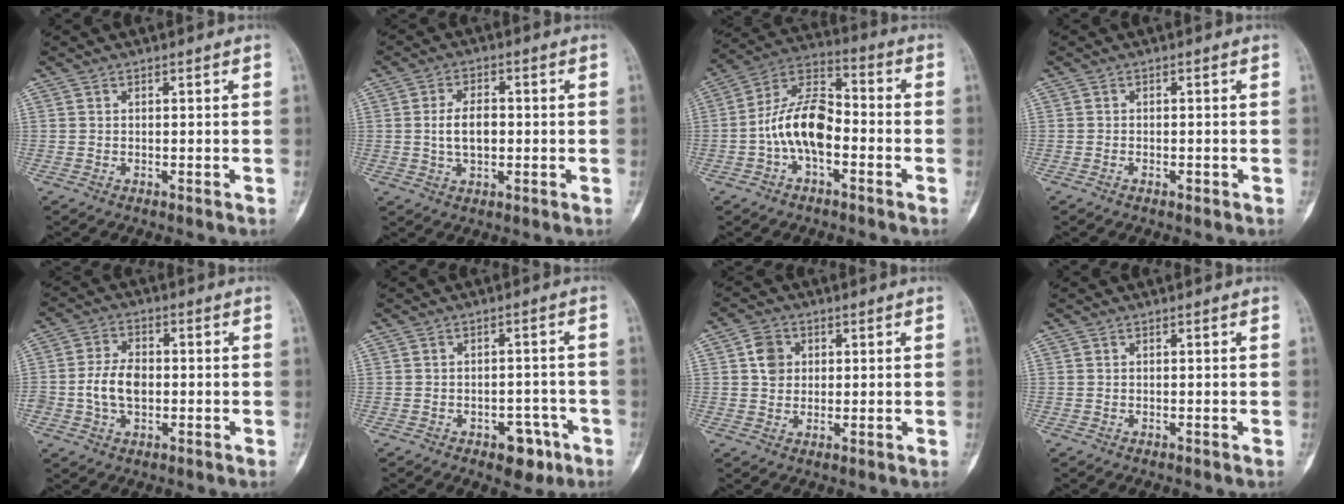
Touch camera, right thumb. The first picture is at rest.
{"total": 6.2, "force": [-0.3, 3.5, 5.1], "torque": [-0.090, 0.009, -0.006]}
{"total": 13.0, "force": [-2.9, 7.1, 10.5], "torque": [-0.185, 0.047, -0.062]}
{"total": 1.0, "force": [-0.6, 0.5, 0.6], "torque": [-0.009, 0.007, -0.010]}
{"total": 7.4, "force": [-1.1, 4.8, 5.5], "torque": [-0.098, 0.015, -0.022]}
{"total": 6.1, "force": [-3.3, 3.6, 3.7], "torque": [-0.017, 0.024, -0.039]}
{"total": 4.8, "force": [1.2, 4.1, 2.3], "torque": [-0.019, -0.002, 0.015]}
{"total": 0.0}